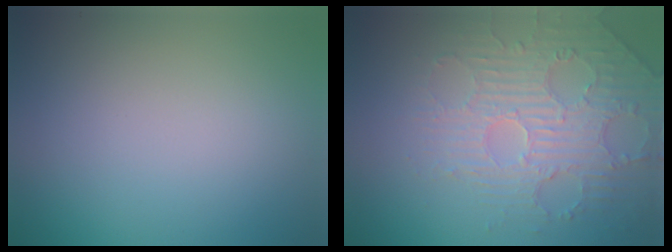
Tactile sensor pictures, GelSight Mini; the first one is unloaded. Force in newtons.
{"total": 4.6, "press": 3.6, "slide": 3.0}